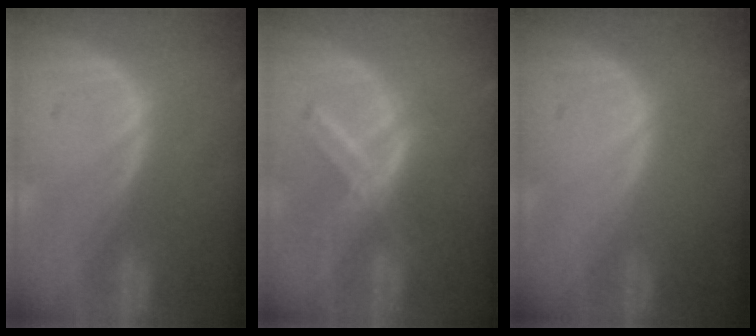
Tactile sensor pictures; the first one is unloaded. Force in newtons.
{"total": 7.2, "press": 6.4, "slide": 3.4}
{"total": 0.0}